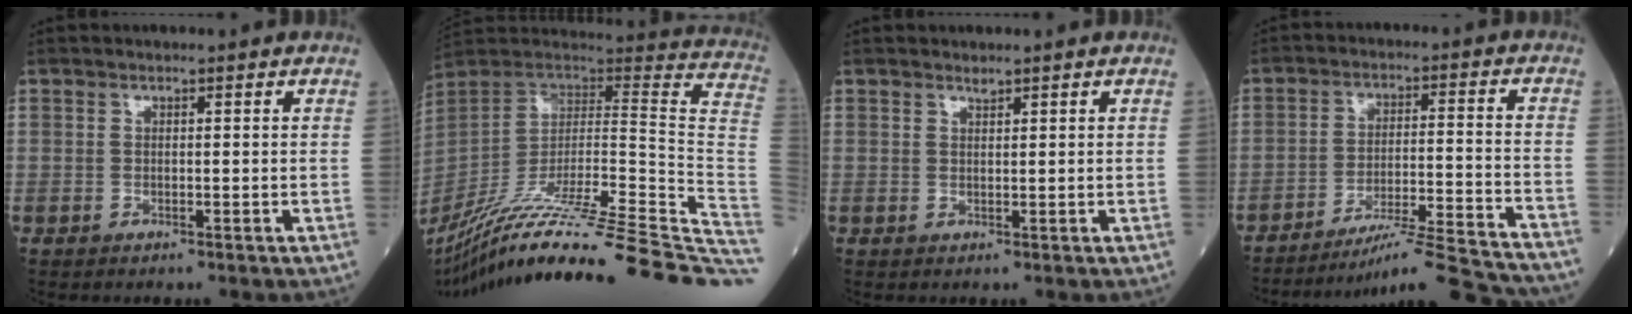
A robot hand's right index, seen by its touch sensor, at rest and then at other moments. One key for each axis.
{"total": 39.9, "fx": -30.6, "fy": -1.5, "fz": 25.6, "tx": -0.262, "ty": -0.064, "tz": -0.453}
{"total": 0.6, "fx": 0.6, "fy": -0.1, "fz": 0.1, "tx": -0.009, "ty": -0.004, "tz": 0.011}
{"total": 17.6, "fx": -16.8, "fy": -1.5, "fz": 5.1, "tx": -0.061, "ty": -0.005, "tz": -0.242}